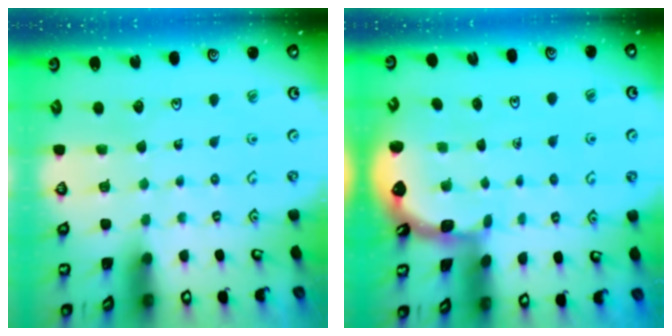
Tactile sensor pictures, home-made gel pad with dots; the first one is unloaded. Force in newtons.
{"total": 1.2, "press": 1.1, "slide": 0.1}